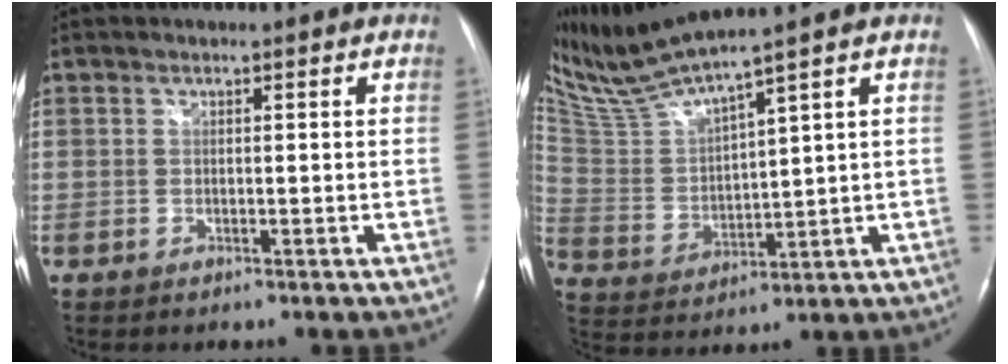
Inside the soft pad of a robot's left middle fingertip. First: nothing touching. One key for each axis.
{"total": 10.4, "fx": 9.1, "fy": -1.6, "fz": 4.9, "tx": -0.114, "ty": -0.001, "tz": 0.189}